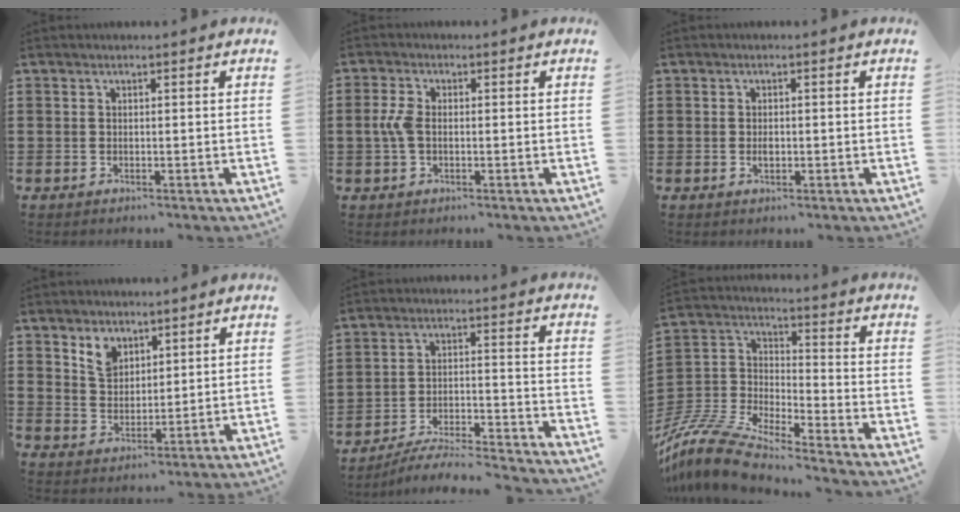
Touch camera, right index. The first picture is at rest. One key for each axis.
{"total": 3.9, "fx": -0.3, "fy": 2.1, "fz": 3.2, "tx": -0.092, "ty": -0.005, "tz": -0.015}
{"total": 1.2, "fx": -0.1, "fy": 0.8, "fz": 1.0, "tx": -0.019, "ty": 0.003, "tz": -0.003}
{"total": 4.7, "fx": 3.2, "fy": 3.0, "fz": 1.5, "tx": -0.035, "ty": 0.007, "tz": 0.060}
{"total": 5.9, "fx": -5.5, "fy": 0.4, "fz": 2.1, "tx": -0.039, "ty": -0.003, "tz": -0.109}
{"total": 9.9, "fx": -9.3, "fy": 1.2, "fz": 3.4, "tx": -0.100, "ty": -0.001, "tz": -0.197}